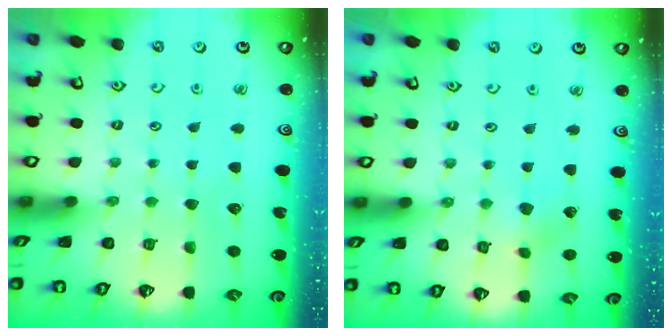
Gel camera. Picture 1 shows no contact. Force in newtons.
{"total": 3.2, "press": 3.2, "slide": 0.5}